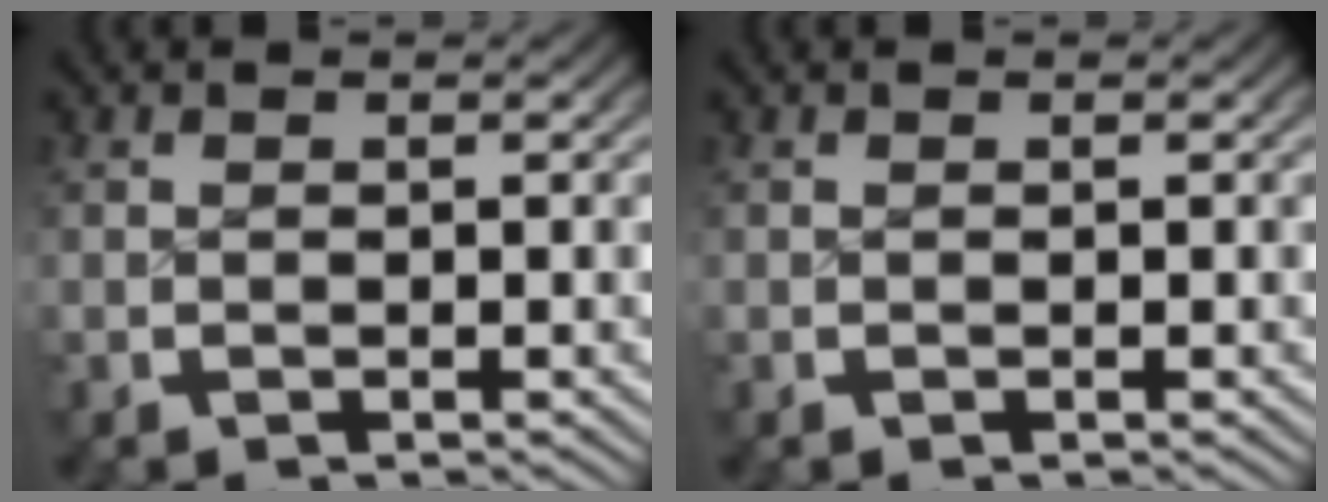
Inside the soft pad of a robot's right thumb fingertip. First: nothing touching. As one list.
[{"total": 0.0}]